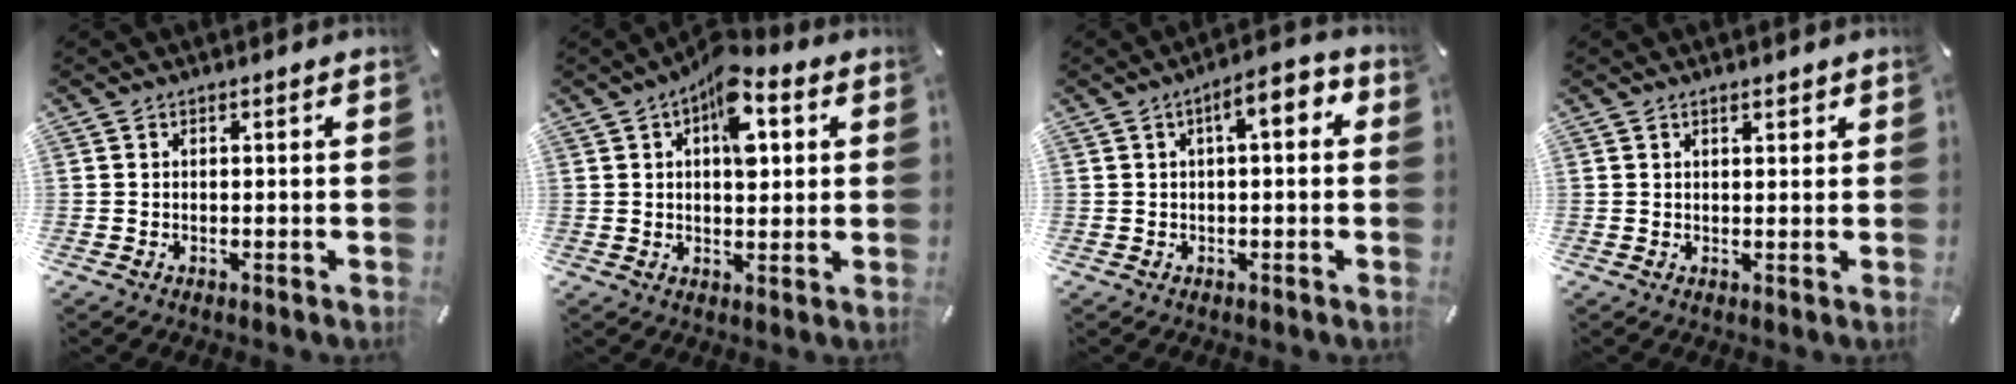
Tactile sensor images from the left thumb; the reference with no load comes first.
{"total": 10.8, "force": [3.8, 6.0, 8.1], "torque": [-0.104, -0.012, 0.062]}
{"total": 6.4, "force": [1.6, 2.3, 5.8], "torque": [-0.090, 0.003, 0.020]}
{"total": 1.5, "force": [1.0, 0.7, 0.8], "torque": [-0.018, 0.002, 0.017]}